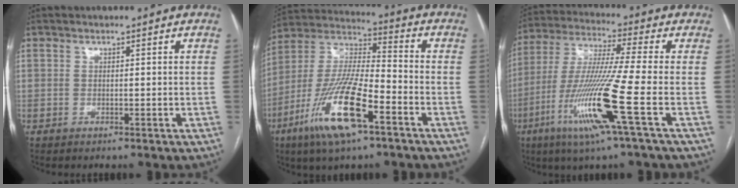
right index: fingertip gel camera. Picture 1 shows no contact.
{"total": 17.1, "force": [-8.2, 3.5, 14.6], "torque": [-0.303, -0.017, -0.149]}
{"total": 15.7, "force": [-5.8, -1.7, 14.5], "torque": [-0.298, -0.027, -0.115]}